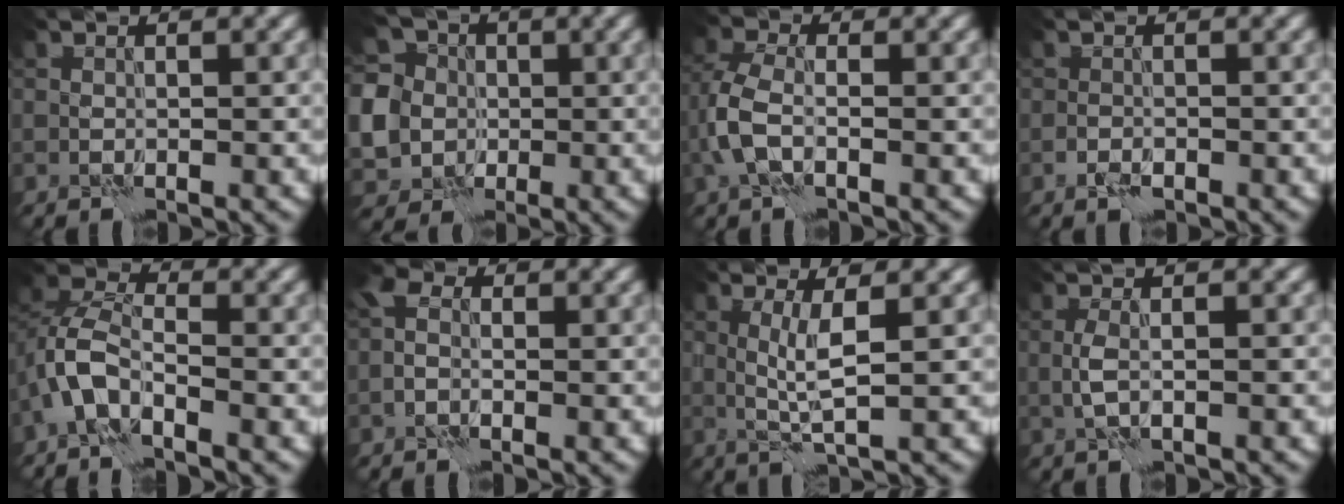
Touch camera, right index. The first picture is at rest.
{"total": 9.3, "force": [-1.2, 8.4, 3.6], "torque": [-0.102, 0.000, -0.044]}
{"total": 3.7, "force": [-1.1, 1.9, 3.0], "torque": [-0.080, 0.007, -0.033]}
{"total": 1.1, "force": [-0.6, 0.6, 0.7], "torque": [-0.017, -0.002, -0.012]}
{"total": 3.9, "force": [-2.1, 1.8, 2.7], "torque": [-0.055, 0.014, -0.050]}
{"total": 2.0, "force": [-0.3, 1.4, 1.4], "torque": [-0.031, 0.009, -0.017]}
{"total": 3.1, "force": [0.6, 0.4, 3.0], "torque": [-0.066, -0.002, 0.013]}
{"total": 1.9, "force": [0.0, 0.1, 1.8], "torque": [-0.040, 0.008, -0.002]}